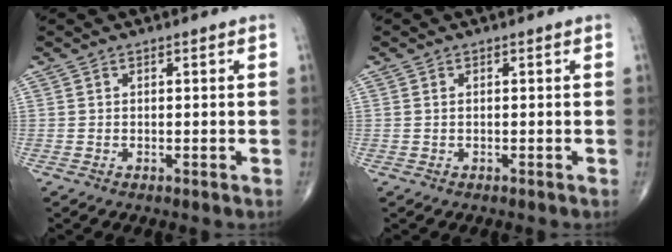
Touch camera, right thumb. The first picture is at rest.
{"total": 0.0}